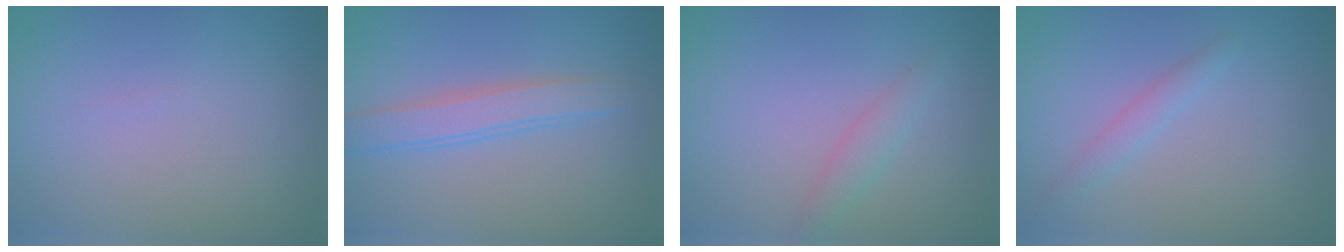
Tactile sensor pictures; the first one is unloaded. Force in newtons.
{"total": 2.8, "press": 2.7, "slide": 0.1}
{"total": 1.5, "press": 1.5, "slide": 0.0}
{"total": 1.5, "press": 1.5, "slide": 0.1}